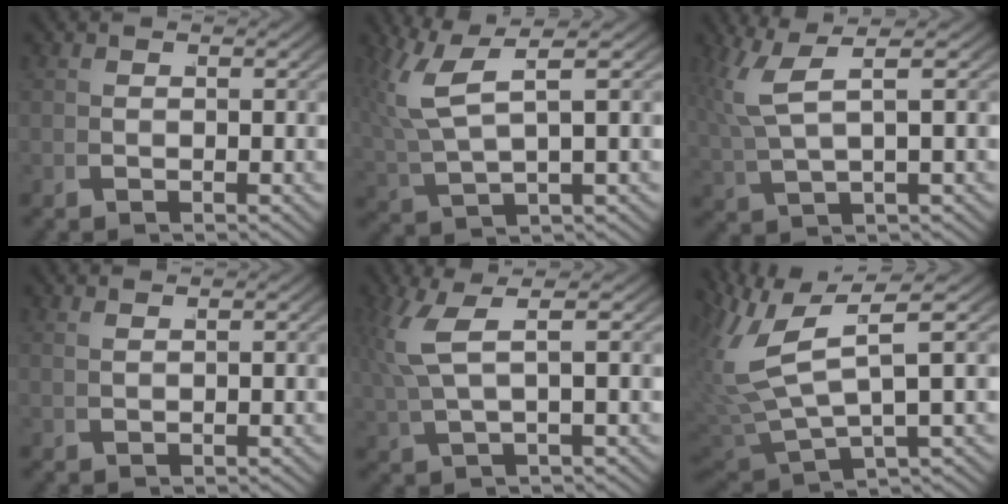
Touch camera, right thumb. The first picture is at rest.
{"total": 6.6, "force": [2.4, 3.4, 5.1], "torque": [-0.113, -0.005, 0.052]}
{"total": 5.4, "force": [2.7, 2.0, 4.3], "torque": [-0.090, 0.002, 0.053]}
{"total": 1.4, "force": [1.3, -0.5, 0.2], "torque": [-0.001, 0.005, 0.033]}
{"total": 4.9, "force": [2.1, 1.4, 4.2], "torque": [-0.084, 0.008, 0.044]}
{"total": 9.8, "force": [1.9, 5.8, 7.7], "torque": [-0.181, -0.025, 0.051]}